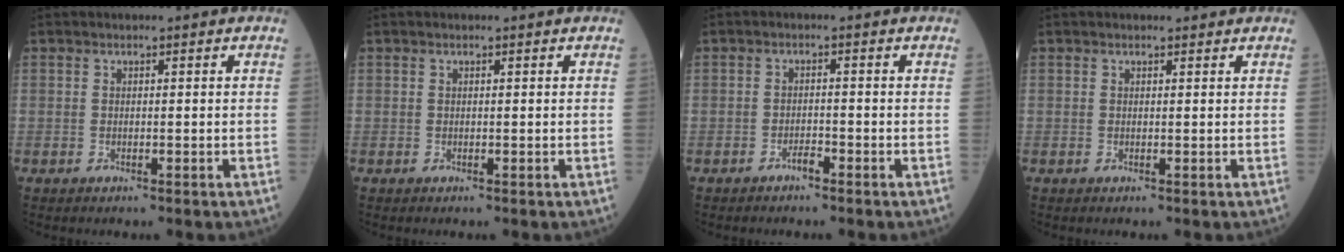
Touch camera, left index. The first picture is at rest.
{"total": 0.0}
{"total": 1.4, "force": [-1.2, 0.2, 0.8], "torque": [-0.013, 0.001, -0.020]}
{"total": 0.7, "force": [0.6, 0.3, 0.0], "torque": [-0.008, 0.002, 0.007]}